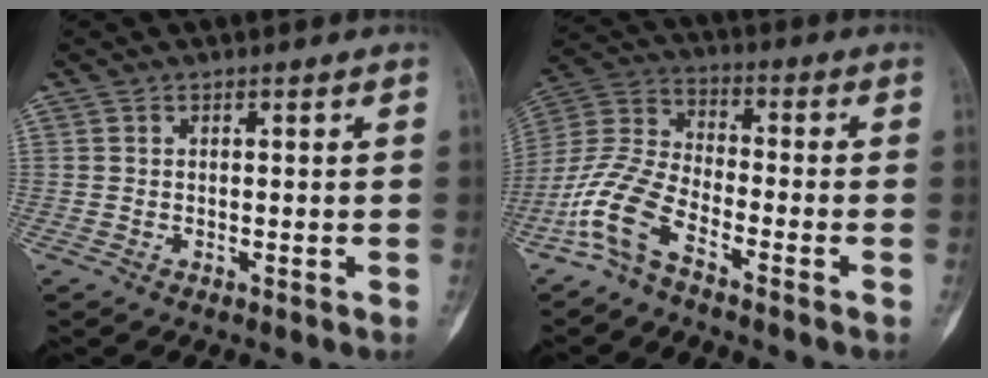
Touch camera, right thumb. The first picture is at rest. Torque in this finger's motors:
{"motor_torque": [0.84, -0.06, 1.14, -0.90, 0.41]}